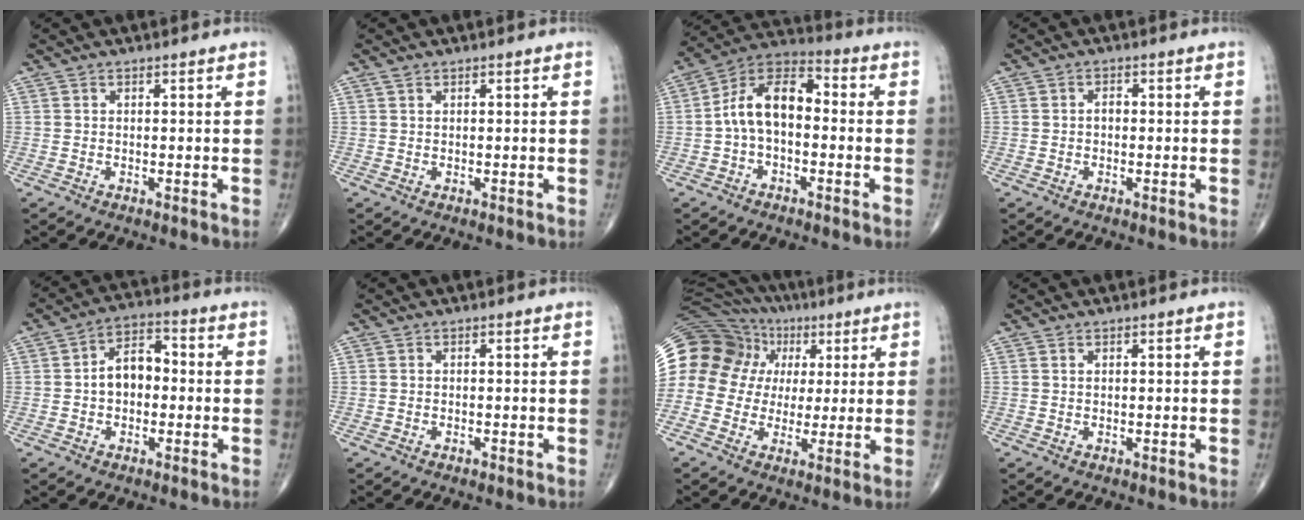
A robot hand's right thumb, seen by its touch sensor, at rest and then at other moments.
{"total": 0.6, "force": [0.4, 0.3, 0.4], "torque": [-0.011, 0.010, 0.010]}
{"total": 11.5, "force": [-0.8, 6.8, 9.2], "torque": [-0.151, 0.041, -0.029]}
{"total": 1.3, "force": [-0.2, 1.0, 0.9], "torque": [-0.008, 0.003, -0.007]}
{"total": 8.0, "force": [-0.4, 5.4, 5.9], "torque": [-0.078, 0.030, -0.018]}
{"total": 0.5, "force": [-0.4, 0.3, 0.3], "torque": [-0.004, 0.000, -0.008]}
{"total": 23.4, "force": [4.5, 20.9, 9.5], "torque": [-0.225, 0.094, 0.088]}
{"total": 0.0}